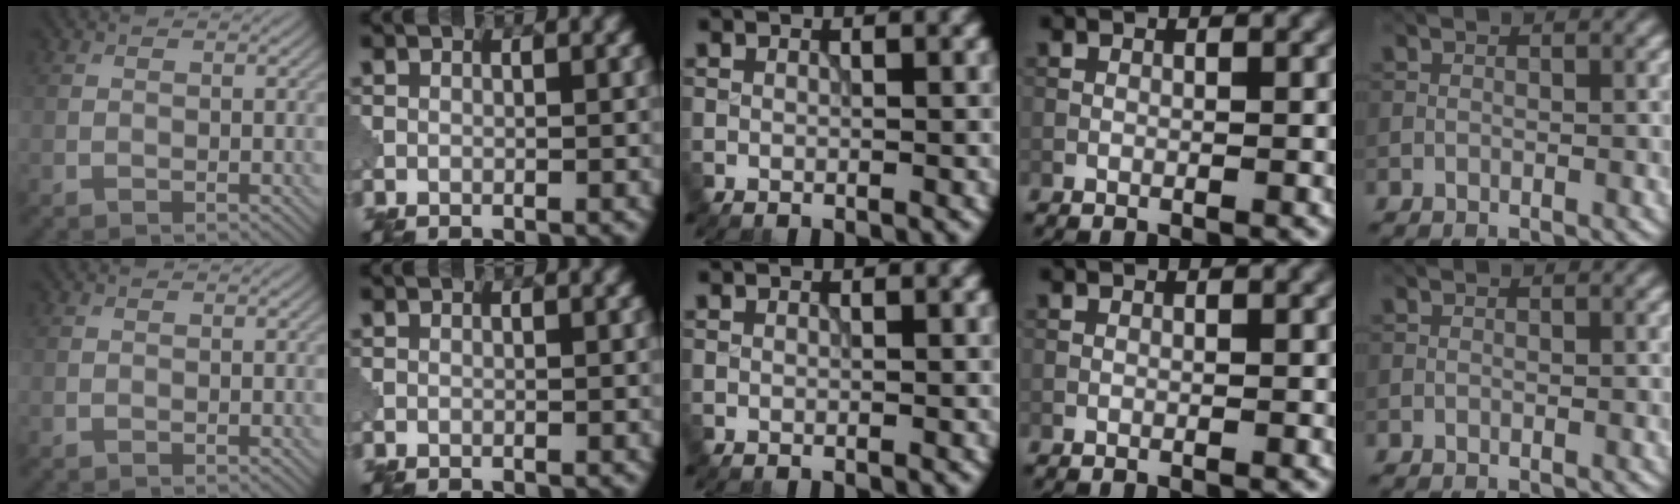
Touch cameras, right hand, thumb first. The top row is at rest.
{}